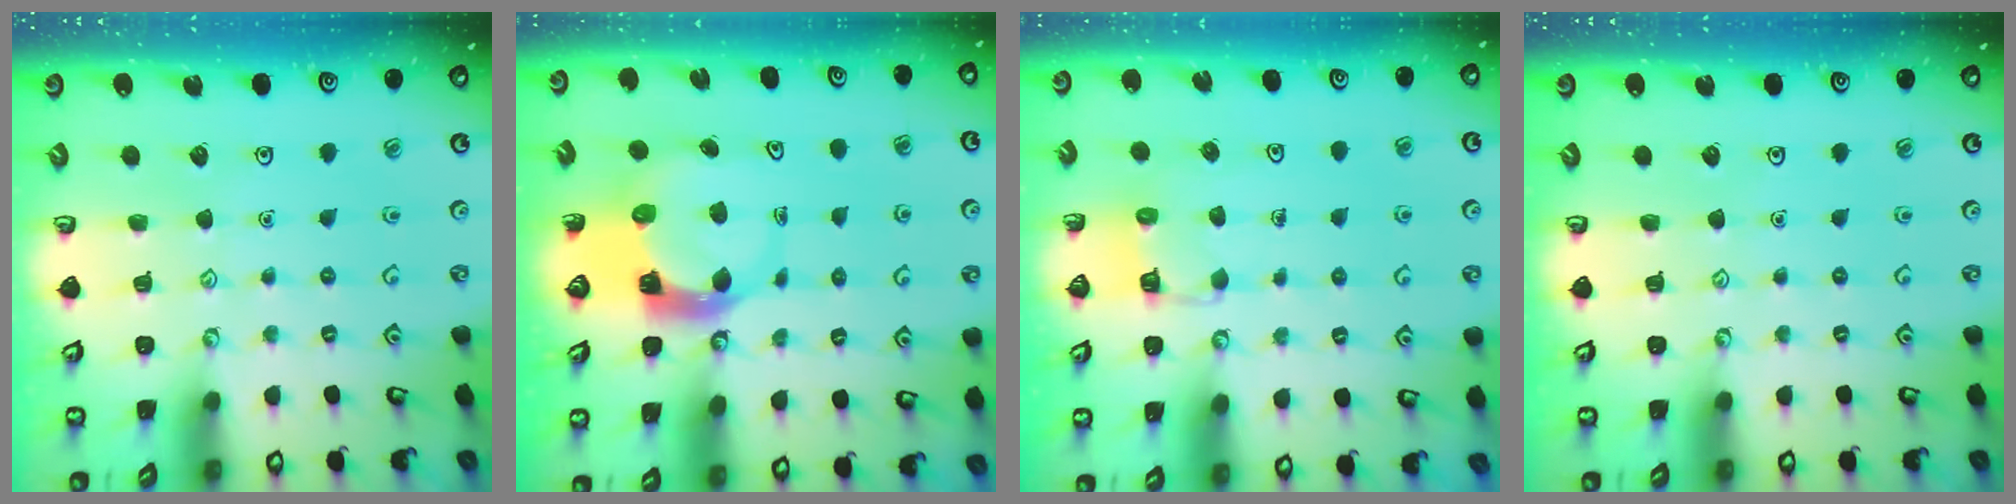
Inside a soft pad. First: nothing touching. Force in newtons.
{"total": 6.1, "press": 6.0, "slide": 0.9}
{"total": 4.0, "press": 3.9, "slide": 0.2}
{"total": 0.0}